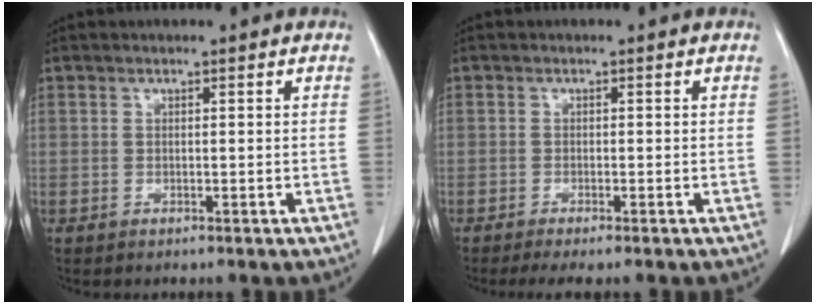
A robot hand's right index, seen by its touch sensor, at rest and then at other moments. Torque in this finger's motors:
{"motor_torque": [0.42, -0.40, 0.19, 0.05]}